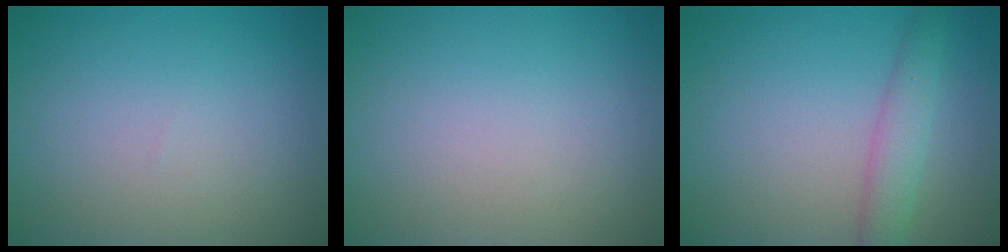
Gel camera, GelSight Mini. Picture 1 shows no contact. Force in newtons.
{"total": 0.0}
{"total": 2.8, "press": 2.8, "slide": 0.1}